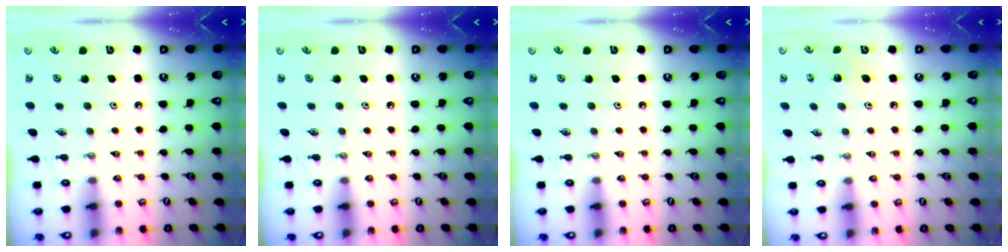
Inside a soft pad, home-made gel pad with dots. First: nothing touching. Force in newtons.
{"total": 0.0}
{"total": 0.0}
{"total": 4.4, "press": 4.4, "slide": 0.3}